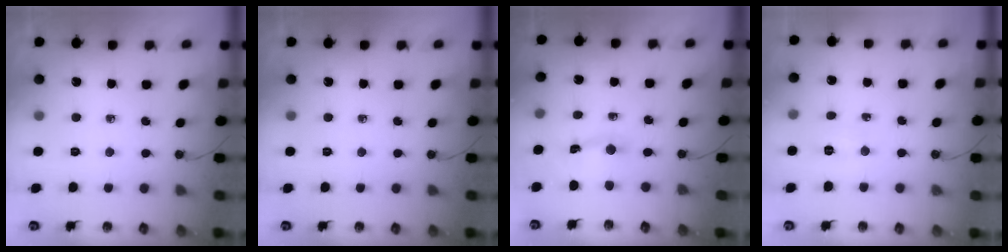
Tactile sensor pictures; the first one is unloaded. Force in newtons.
{"total": 0.0}
{"total": 1.9, "press": 1.9, "slide": 0.4}
{"total": 3.7, "press": 3.5, "slide": 0.9}